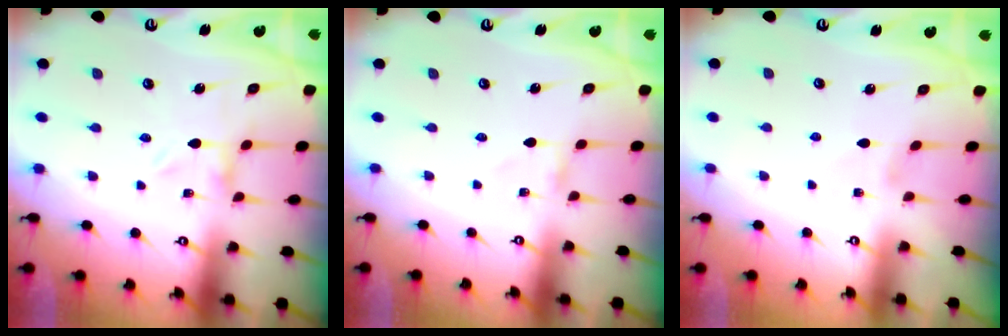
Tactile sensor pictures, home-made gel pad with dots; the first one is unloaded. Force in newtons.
{"total": 0.0}
{"total": 0.0}